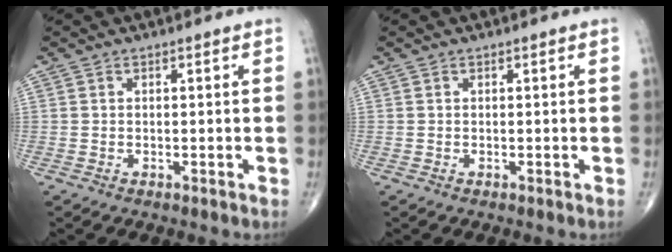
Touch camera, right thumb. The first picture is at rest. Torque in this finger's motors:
{"motor_torque": [-0.11, 0.10, -0.01, -0.01, 0.01]}